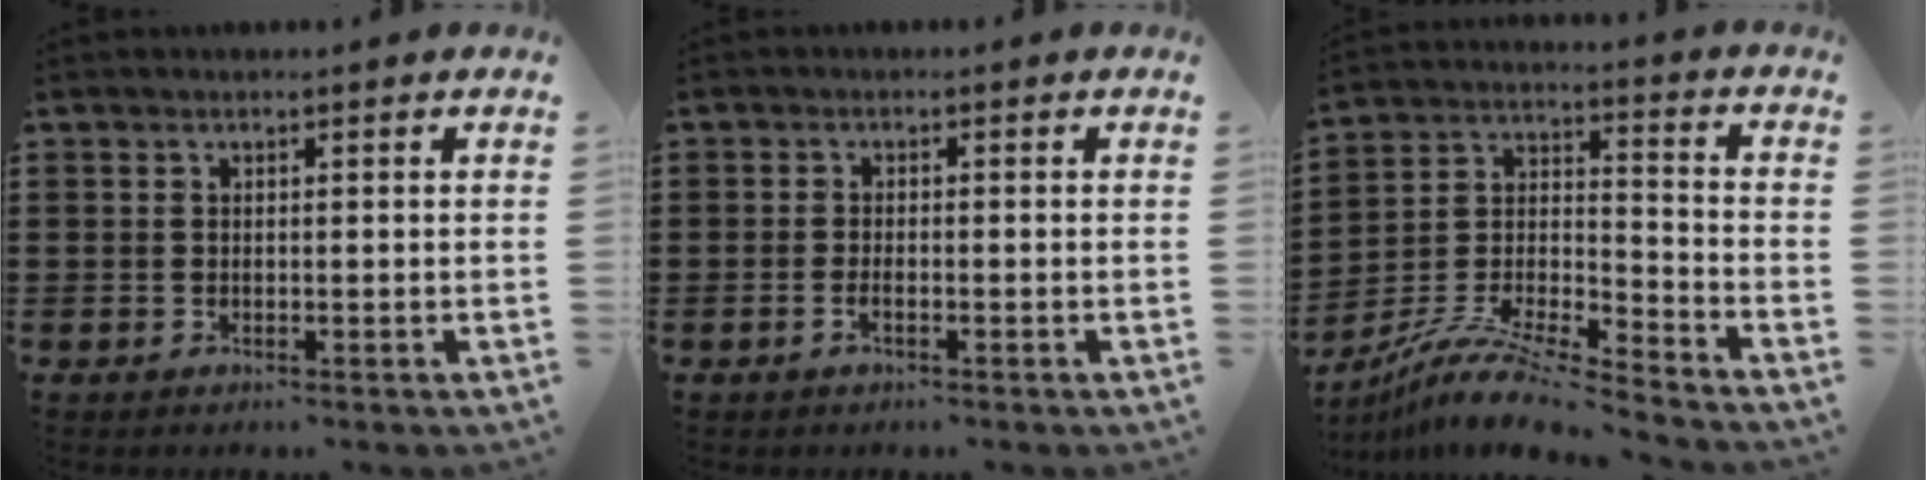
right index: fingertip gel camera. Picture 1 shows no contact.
{"total": 1.3, "force": [-0.7, 0.2, 1.2], "torque": [-0.023, -0.005, -0.010]}
{"total": 10.0, "force": [-9.1, 0.7, 4.1], "torque": [-0.081, 0.006, -0.183]}